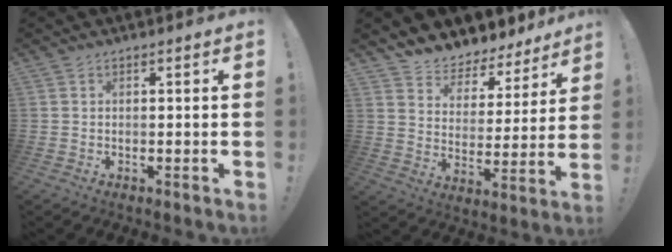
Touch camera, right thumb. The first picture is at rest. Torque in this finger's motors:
{"motor_torque": [-0.71, 1.06, -0.25, 0.49, 0.00]}